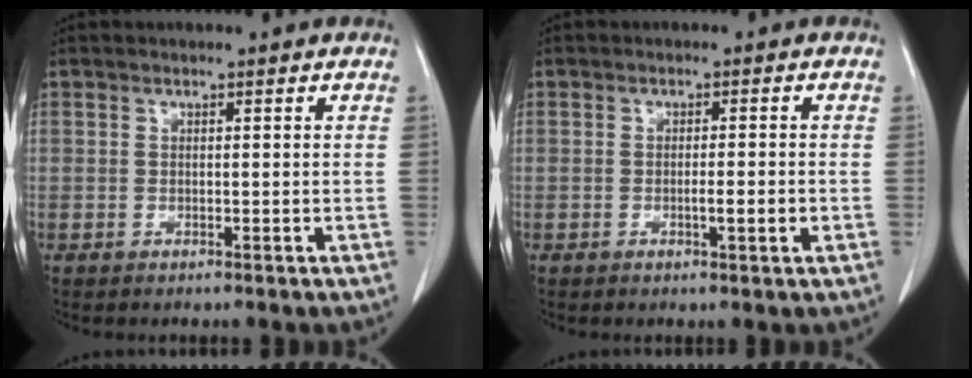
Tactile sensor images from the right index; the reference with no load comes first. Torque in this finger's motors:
{"motor_torque": [0.61, -0.26, 0.30, 0.06]}